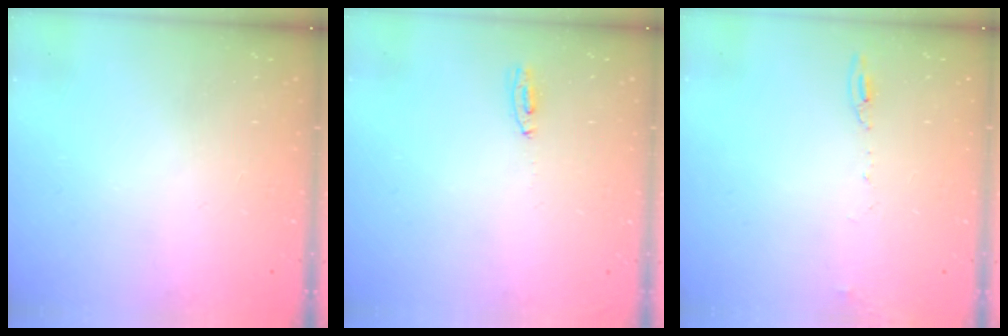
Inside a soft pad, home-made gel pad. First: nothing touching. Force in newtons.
{"total": 3.4, "press": 3.0, "slide": 1.6}
{"total": 6.2, "press": 5.9, "slide": 2.0}